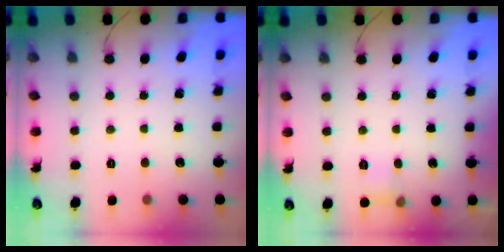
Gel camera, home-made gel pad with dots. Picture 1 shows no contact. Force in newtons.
{"total": 5.5, "press": 5.2, "slide": 1.7}